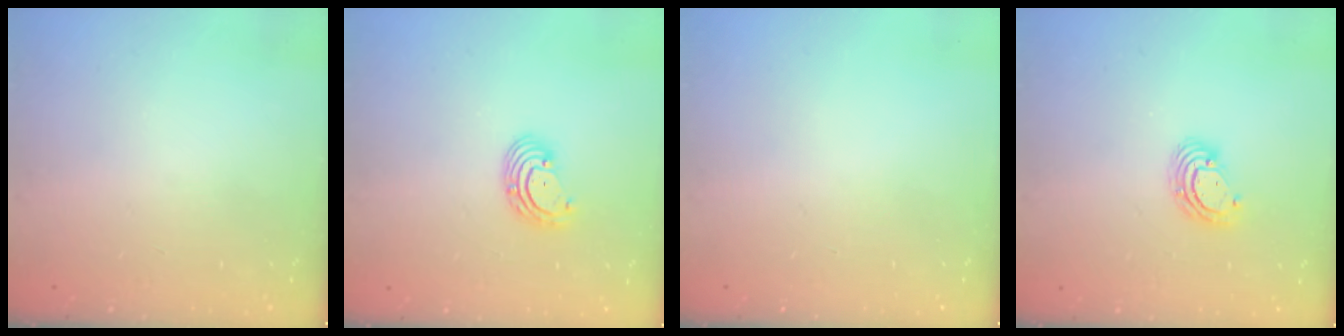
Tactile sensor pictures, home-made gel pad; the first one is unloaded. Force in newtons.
{"total": 3.2, "press": 3.2, "slide": 0.2}
{"total": 0.0}
{"total": 5.2, "press": 5.2, "slide": 0.3}